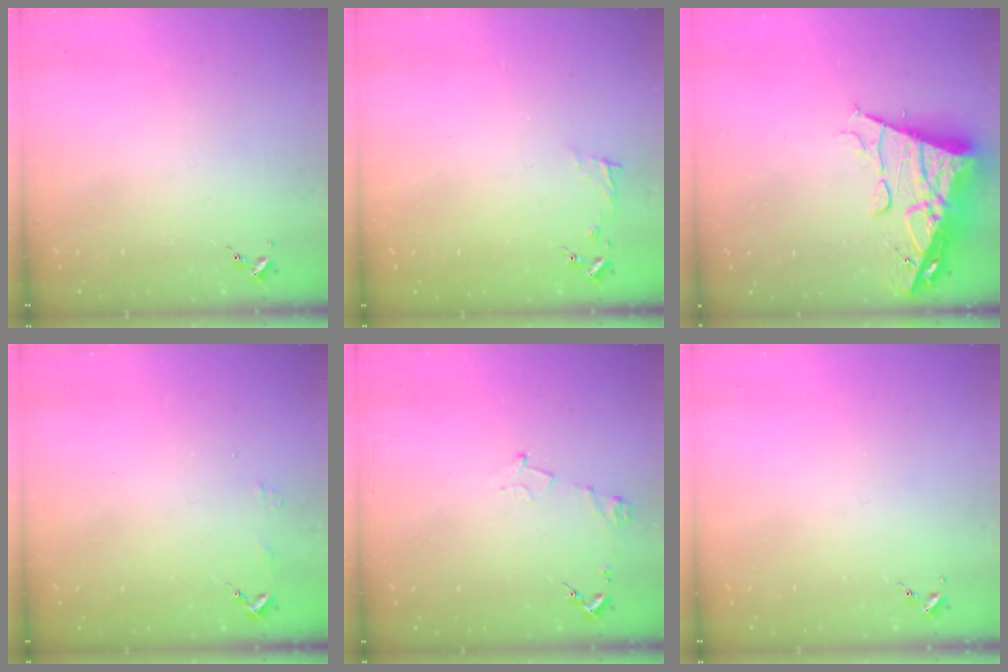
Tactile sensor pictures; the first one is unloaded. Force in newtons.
{"total": 3.8, "press": 3.7, "slide": 0.4}
{"total": 15.2, "press": 15.1, "slide": 1.8}
{"total": 2.9, "press": 2.8, "slide": 0.3}
{"total": 6.2, "press": 6.2, "slide": 0.7}
{"total": 0.0}